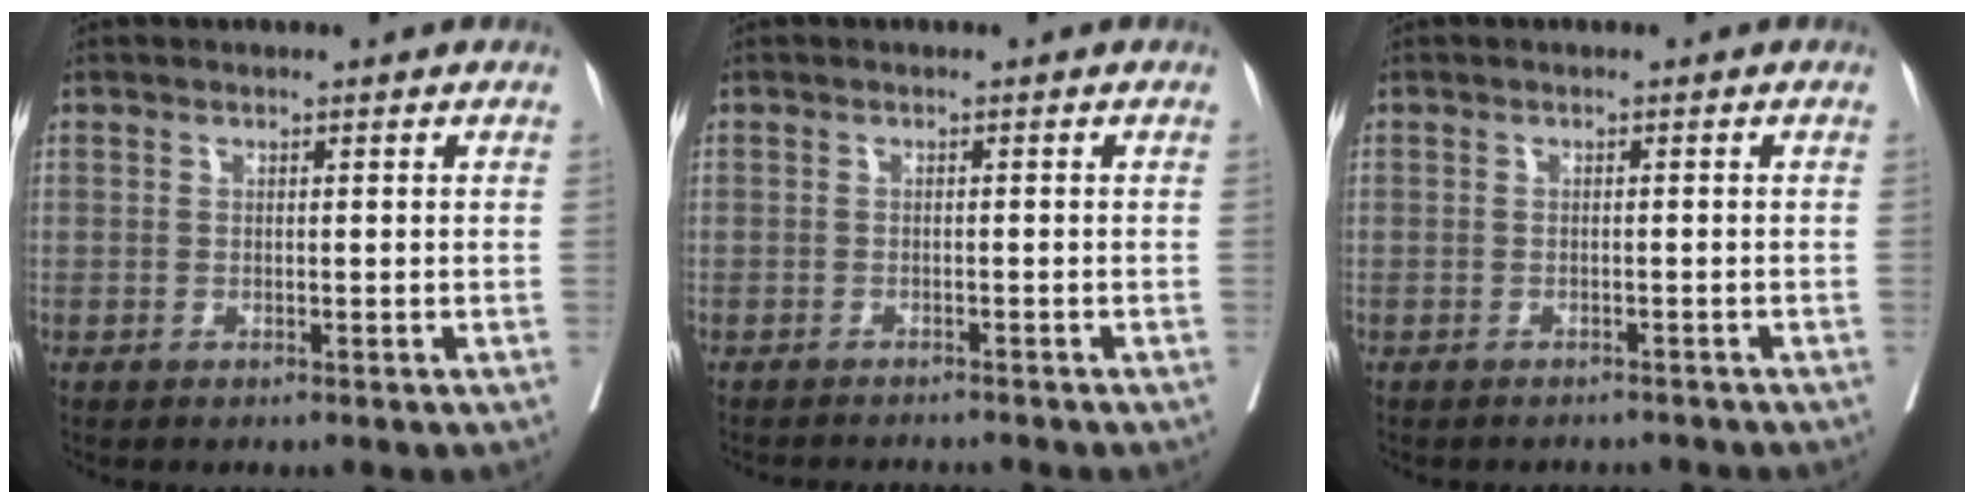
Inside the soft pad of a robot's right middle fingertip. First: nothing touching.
{"total": 4.8, "force": [-4.7, 0.1, 0.9], "torque": [-0.003, -0.010, -0.065]}
{"total": 3.7, "force": [-3.6, 1.0, 0.2], "torque": [0.004, -0.003, -0.043]}